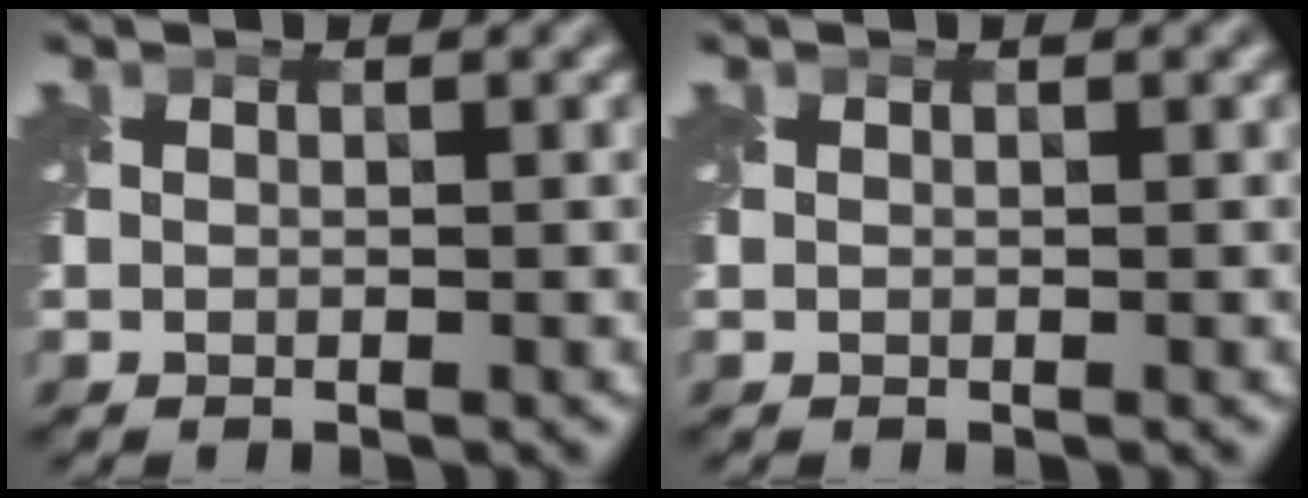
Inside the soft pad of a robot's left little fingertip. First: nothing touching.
{"total": 0.0}